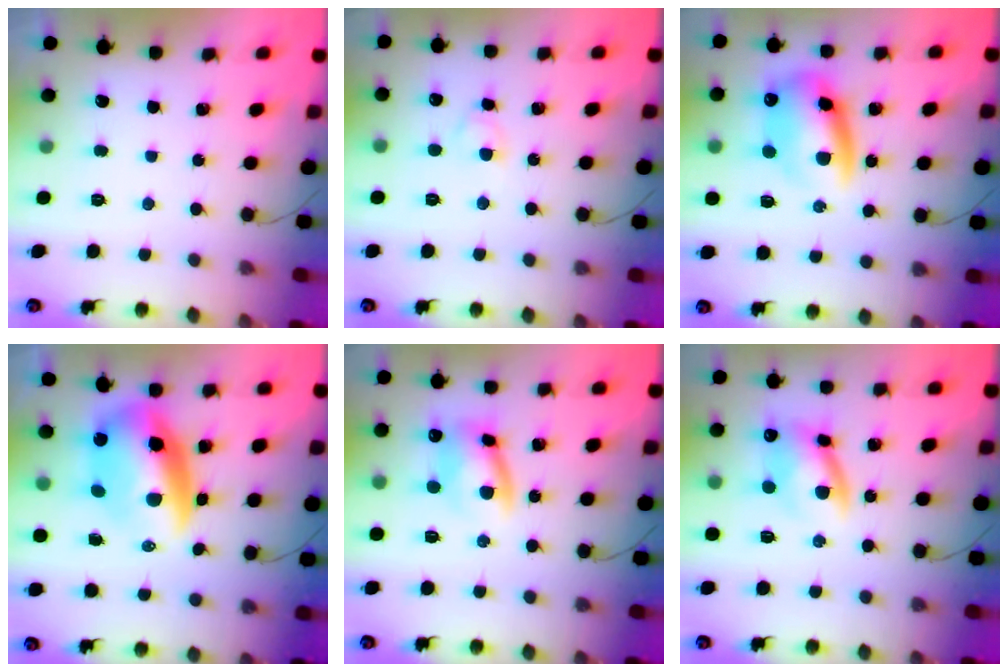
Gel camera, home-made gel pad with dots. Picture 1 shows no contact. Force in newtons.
{"total": 2.9, "press": 2.7, "slide": 1.1}
{"total": 12.6, "press": 12.1, "slide": 3.2}
{"total": 12.2, "press": 11.8, "slide": 3.0}
{"total": 10.0, "press": 9.8, "slide": 1.7}
{"total": 10.8, "press": 10.6, "slide": 2.0}